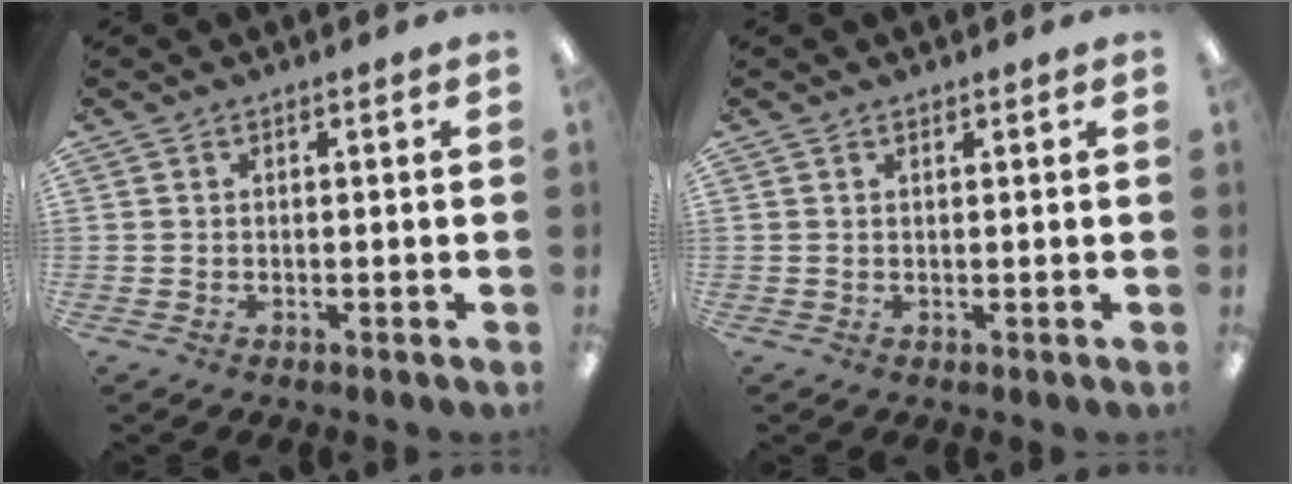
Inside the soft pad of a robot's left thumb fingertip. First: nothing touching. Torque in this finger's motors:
{"motor_torque": [-0.18, -0.09, -0.33, 0.14, 0.02]}